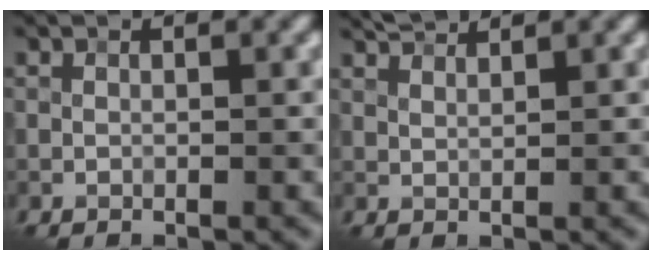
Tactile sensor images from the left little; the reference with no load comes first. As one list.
[{"total": 2.4, "force": [2.1, 0.3, 1.0], "torque": [-0.028, 0.000, 0.040]}]